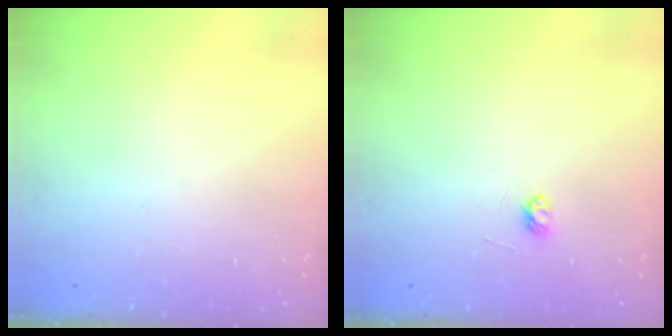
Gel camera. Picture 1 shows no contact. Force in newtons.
{"total": 3.1, "press": 3.1, "slide": 0.3}